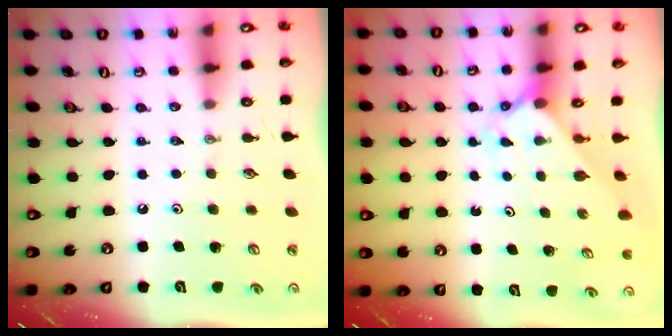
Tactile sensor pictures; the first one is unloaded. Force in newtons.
{"total": 2.0, "press": 2.0, "slide": 0.2}